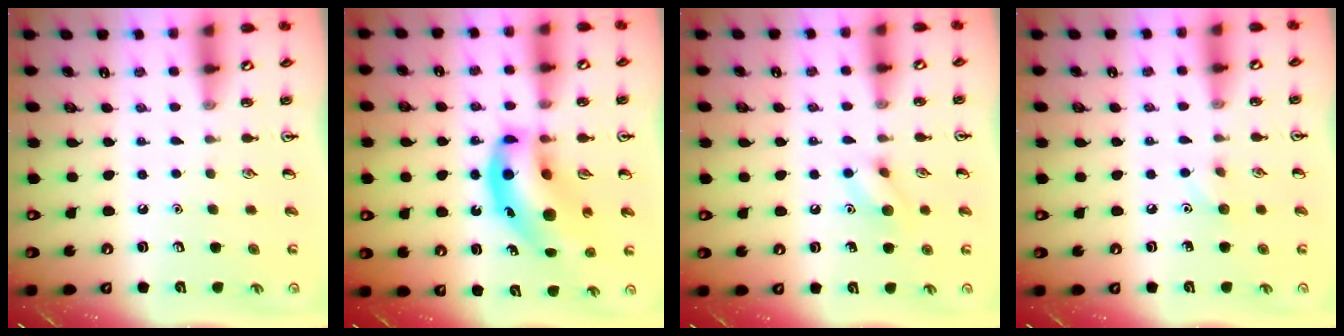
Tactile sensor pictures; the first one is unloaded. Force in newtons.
{"total": 16.2, "press": 15.5, "slide": 4.7}
{"total": 7.7, "press": 7.7, "slide": 0.6}
{"total": 5.1, "press": 4.9, "slide": 1.6}